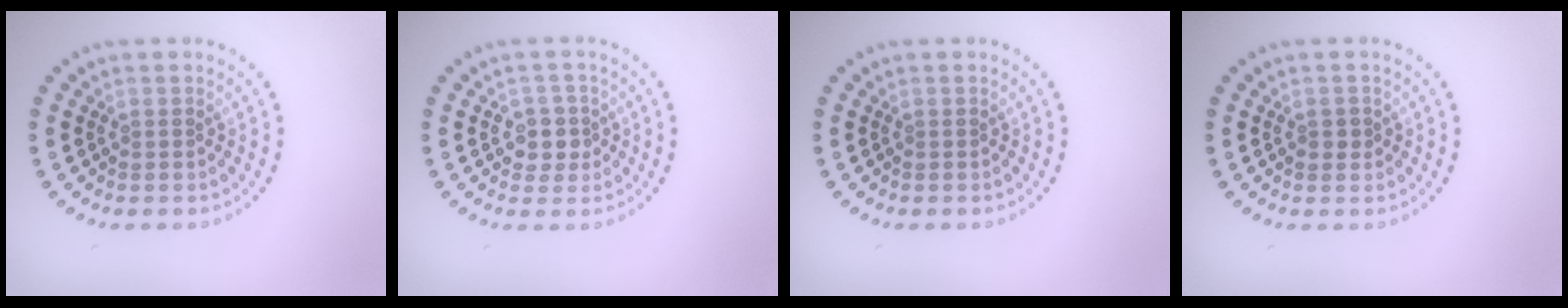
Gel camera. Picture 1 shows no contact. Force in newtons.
{"total": 2.2, "press": 2.0, "slide": 0.8}
{"total": 0.0}
{"total": 1.2, "press": 1.2, "slide": 0.2}